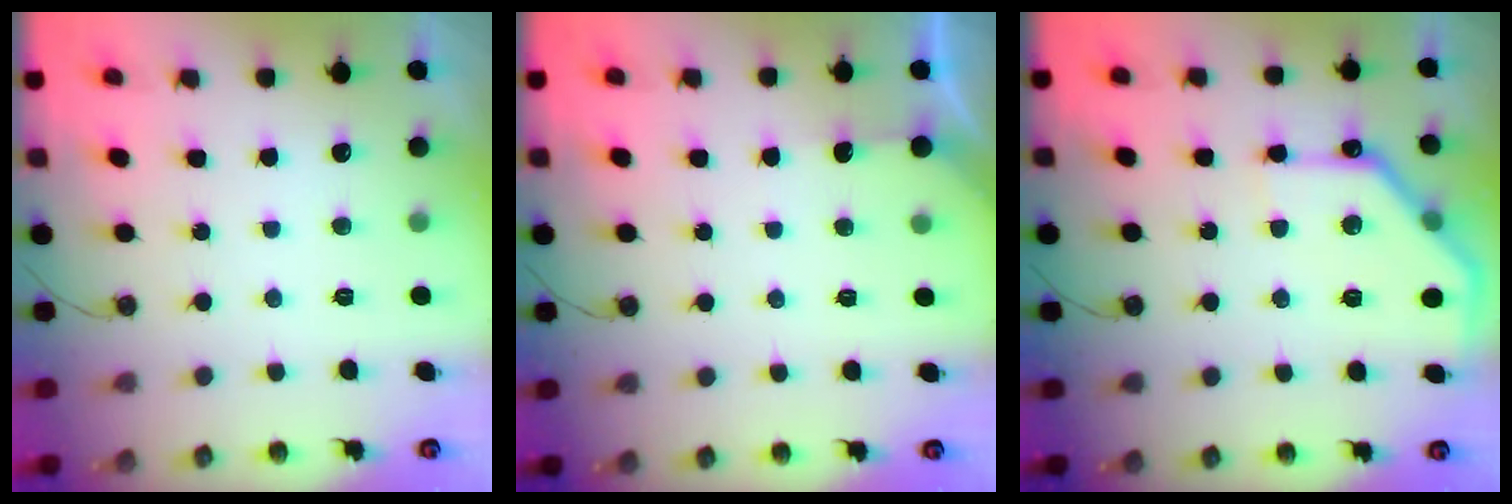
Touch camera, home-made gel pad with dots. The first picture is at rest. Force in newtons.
{"total": 3.0, "press": 3.0, "slide": 0.3}
{"total": 13.9, "press": 13.8, "slide": 0.7}